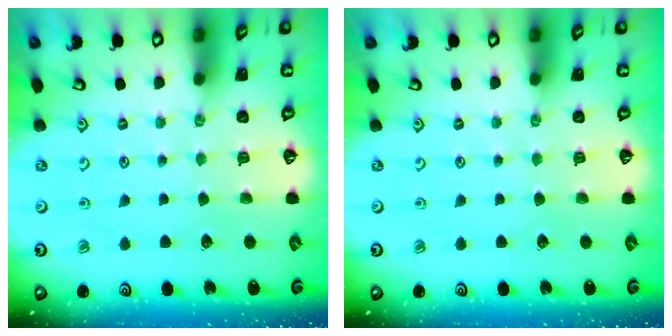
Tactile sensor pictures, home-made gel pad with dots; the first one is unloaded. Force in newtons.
{"total": 0.0}